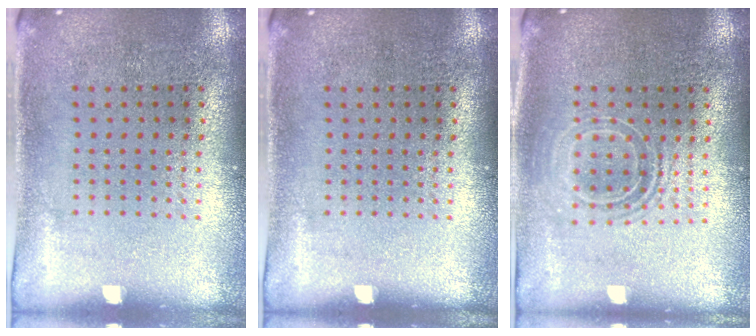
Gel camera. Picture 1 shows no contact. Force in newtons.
{"total": 0.0}
{"total": 1.7, "press": 1.3, "slide": 1.0}